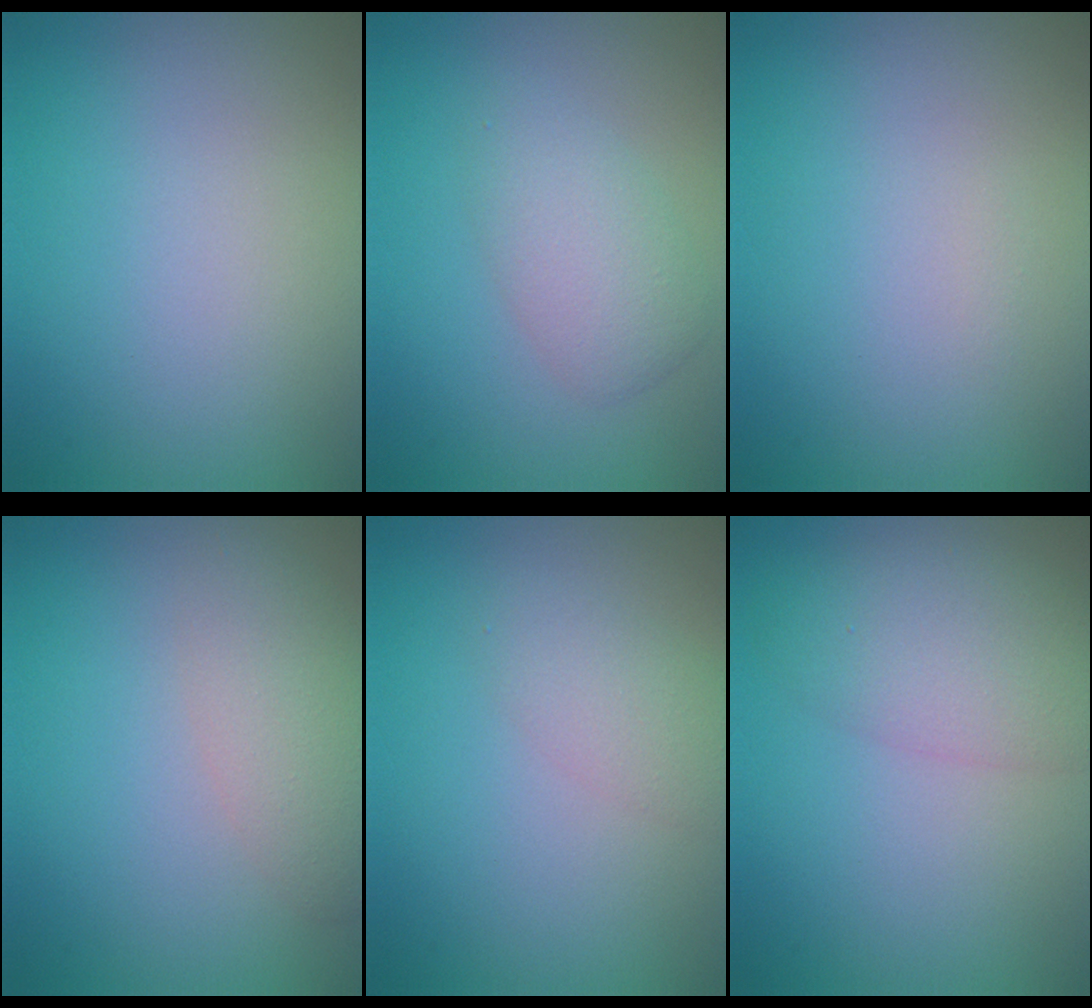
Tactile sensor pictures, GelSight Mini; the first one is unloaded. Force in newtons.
{"total": 3.0, "press": 3.0, "slide": 0.0}
{"total": 0.0}
{"total": 3.4, "press": 3.4, "slide": 0.3}
{"total": 2.2, "press": 2.2, "slide": 0.1}
{"total": 4.8, "press": 4.8, "slide": 0.1}